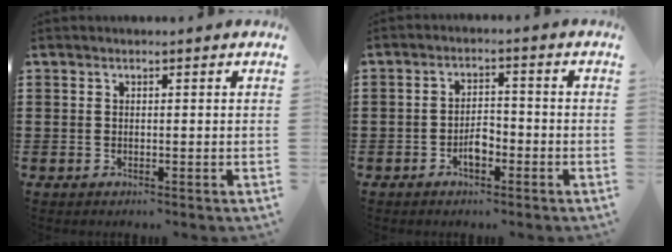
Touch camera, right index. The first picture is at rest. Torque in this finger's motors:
{"motor_torque": [0.80, -0.34, 0.10, 0.08]}